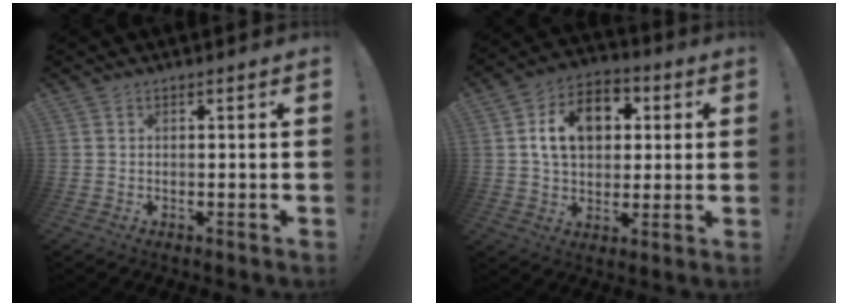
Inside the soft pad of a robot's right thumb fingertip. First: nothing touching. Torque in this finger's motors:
{"motor_torque": [1.36, 1.40, 0.51, 0.38, 0.07]}